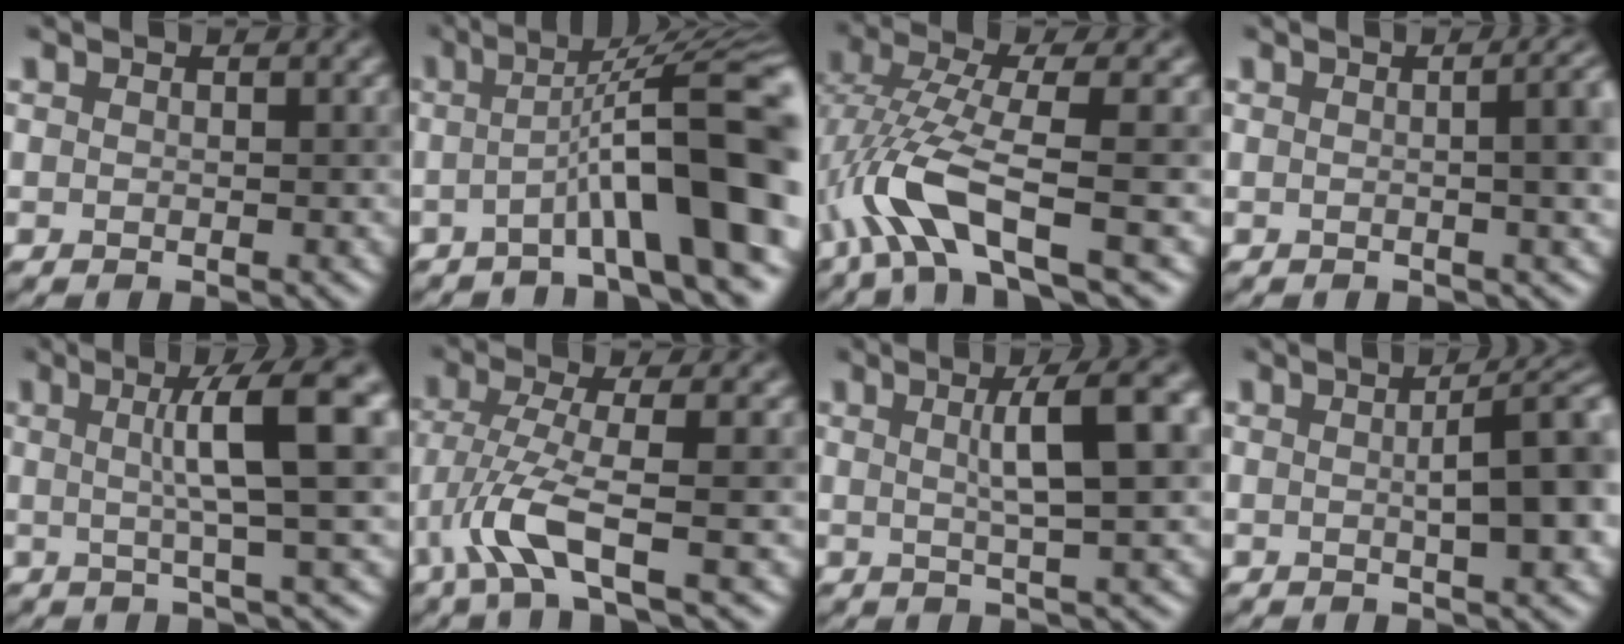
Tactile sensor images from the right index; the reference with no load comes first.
{"total": 10.4, "force": [-1.8, 1.5, 10.1], "torque": [-0.126, 0.025, -0.036]}
{"total": 6.6, "force": [-2.0, 1.5, 6.1], "torque": [-0.128, 0.004, -0.041]}
{"total": 7.4, "force": [0.5, 3.4, 6.5], "torque": [-0.014, 0.029, -0.003]}
{"total": 8.0, "force": [1.7, 1.1, 7.7], "torque": [-0.094, 0.018, 0.027]}
{"total": 4.5, "force": [-2.1, 0.5, 4.0], "torque": [-0.088, -0.001, -0.044]}
{"total": 6.4, "force": [1.4, 1.2, 6.2], "torque": [-0.070, 0.016, 0.022]}
{"total": 7.3, "force": [0.8, 2.0, 7.0], "torque": [-0.051, 0.022, 0.004]}